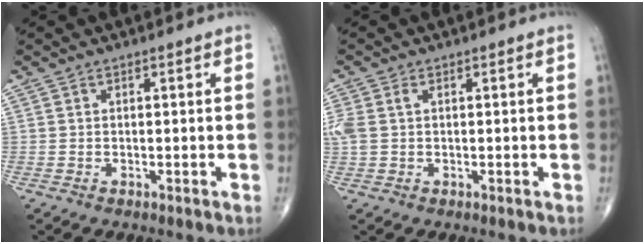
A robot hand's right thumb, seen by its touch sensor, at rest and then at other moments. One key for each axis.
{"total": 3.9, "fx": 0.6, "fy": 2.4, "fz": 3.0, "tx": -0.104, "ty": 0.019, "tz": 0.016}